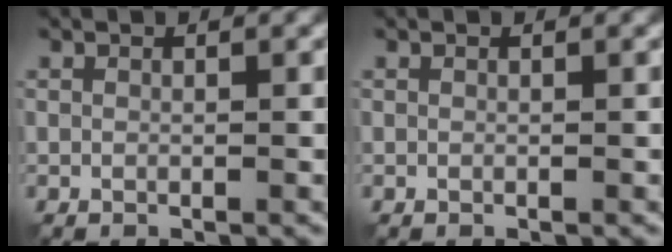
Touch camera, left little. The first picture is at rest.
{"total": 0.0}